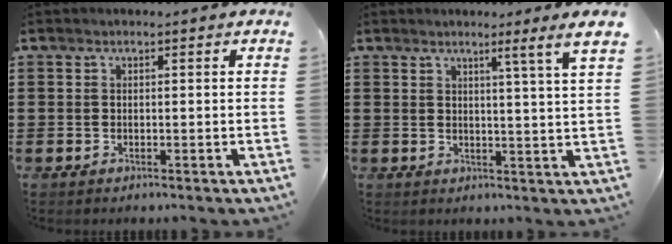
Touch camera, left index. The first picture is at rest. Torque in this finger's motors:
{"motor_torque": [0.34, -0.31, 0.27, 0.02]}